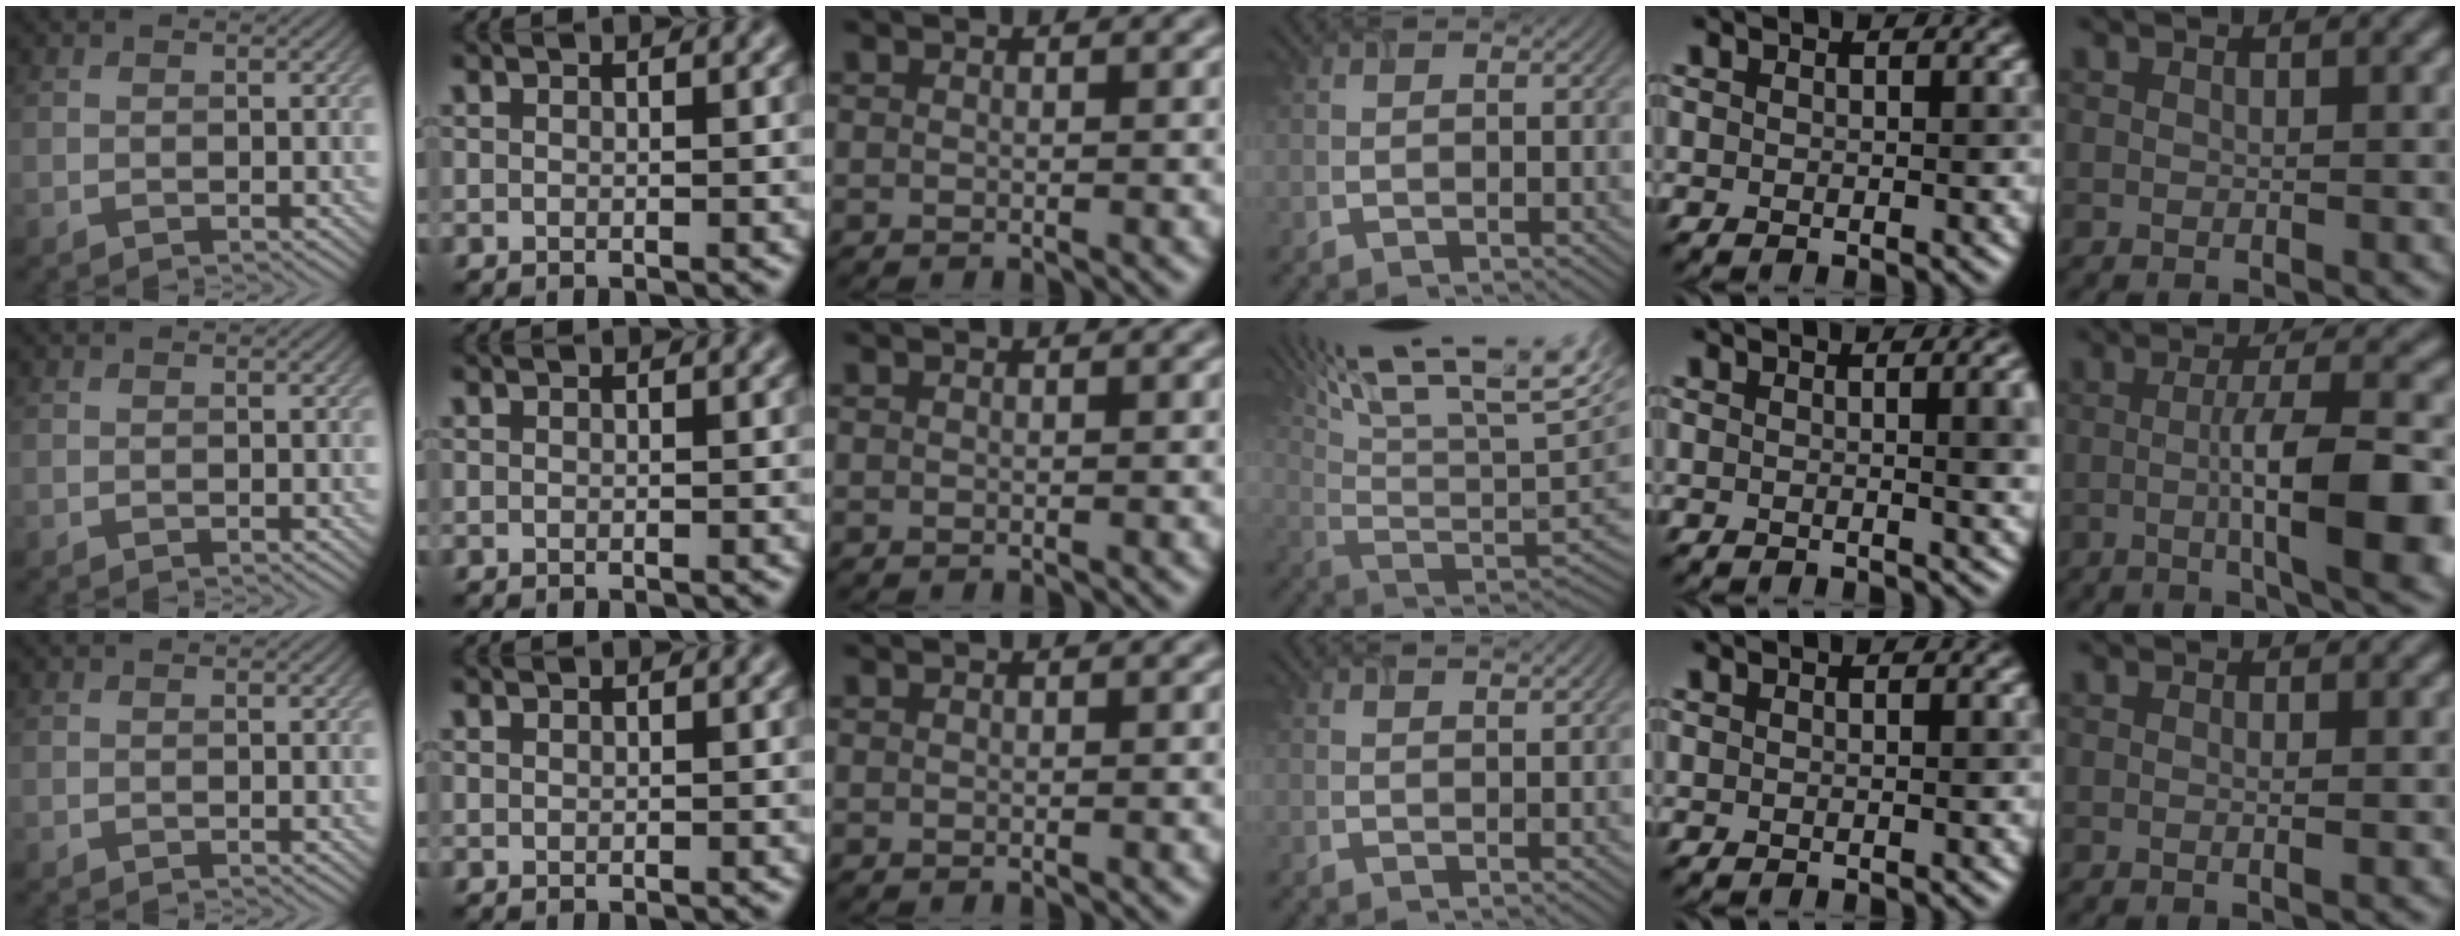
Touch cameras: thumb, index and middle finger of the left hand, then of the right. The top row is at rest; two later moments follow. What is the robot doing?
{"motion": "screw", "object": "timer"}